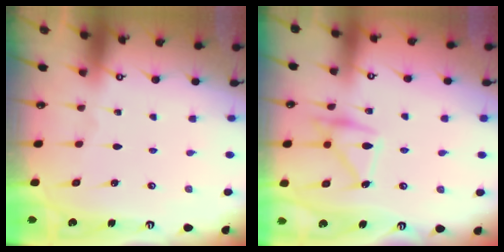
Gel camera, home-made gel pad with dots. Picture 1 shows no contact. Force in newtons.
{"total": 16.1, "press": 16.0, "slide": 1.1}